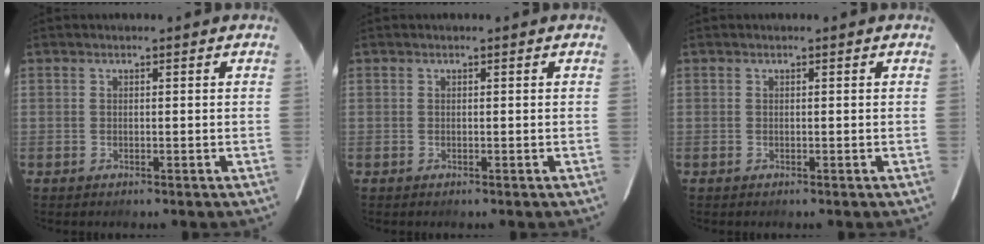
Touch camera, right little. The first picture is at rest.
{"total": 0.0}
{"total": 0.0}